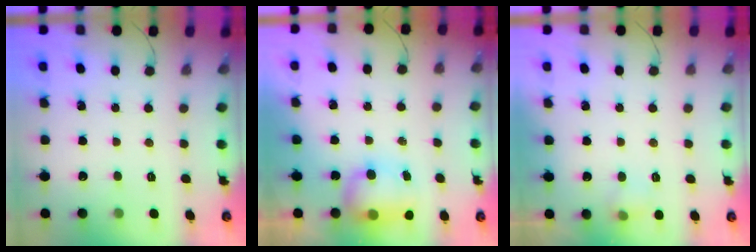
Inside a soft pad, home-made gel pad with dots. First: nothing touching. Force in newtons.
{"total": 7.4, "press": 7.4, "slide": 1.1}
{"total": 5.5, "press": 5.3, "slide": 1.4}